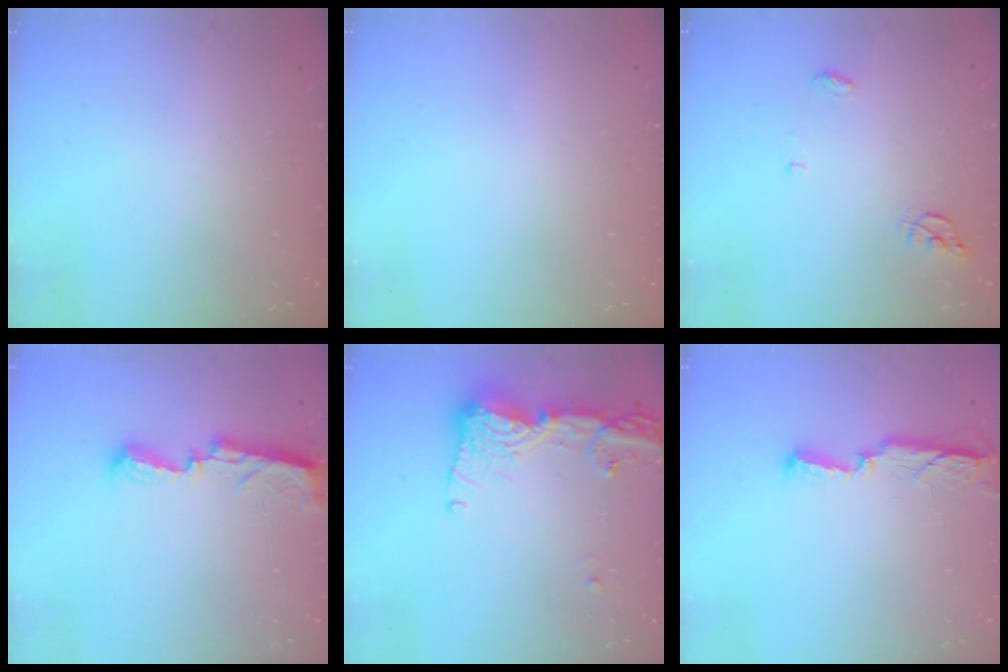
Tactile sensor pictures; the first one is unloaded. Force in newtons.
{"total": 0.0}
{"total": 5.2, "press": 5.2, "slide": 0.2}
{"total": 7.9, "press": 7.8, "slide": 0.4}
{"total": 14.5, "press": 14.4, "slide": 1.7}
{"total": 6.6, "press": 6.5, "slide": 1.1}